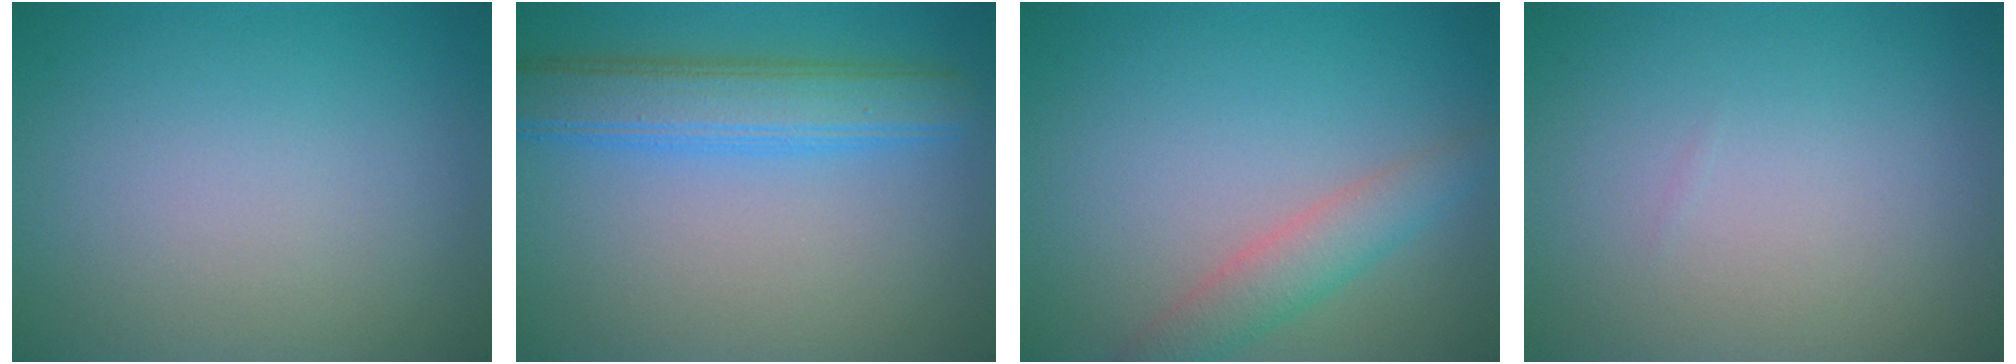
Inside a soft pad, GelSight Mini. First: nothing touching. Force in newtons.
{"total": 5.2, "press": 5.2, "slide": 0.1}
{"total": 2.9, "press": 2.9, "slide": 0.2}
{"total": 0.0}